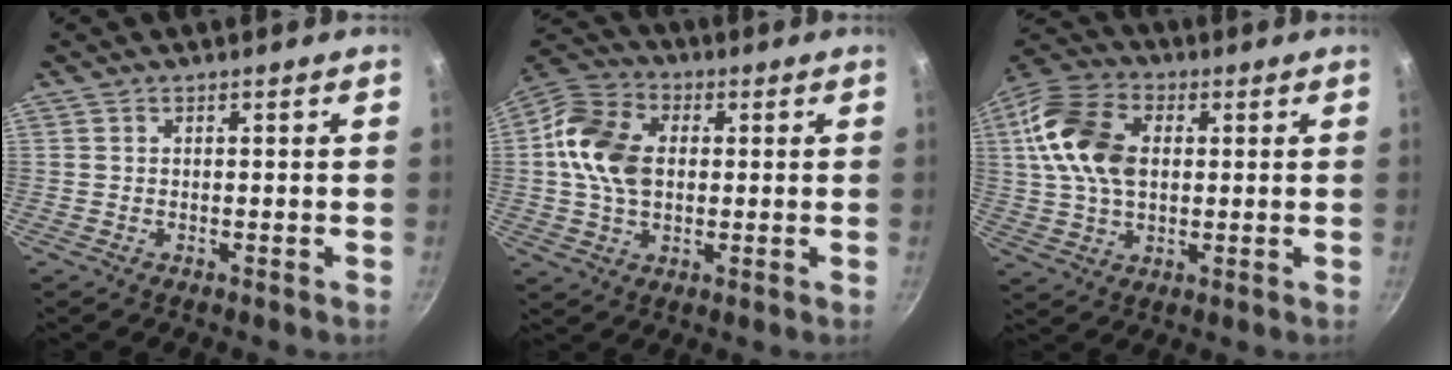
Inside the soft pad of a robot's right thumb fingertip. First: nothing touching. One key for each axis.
{"total": 13.4, "fx": 1.3, "fy": 9.5, "fz": 9.4, "tx": -0.157, "ty": 0.013, "tz": 0.008}
{"total": 15.5, "fx": 2.6, "fy": 10.3, "fz": 11.3, "tx": -0.201, "ty": 0.013, "tz": 0.037}